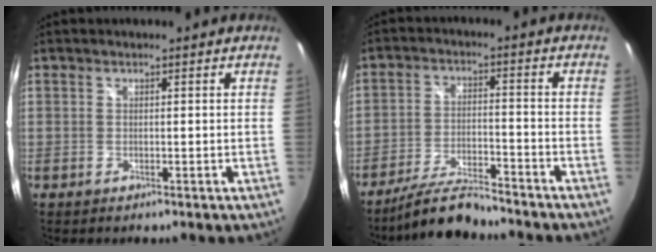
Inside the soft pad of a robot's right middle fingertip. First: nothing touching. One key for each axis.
{"total": 9.4, "fx": -8.6, "fy": 0.9, "fz": 3.7, "tx": -0.087, "ty": -0.004, "tz": -0.155}